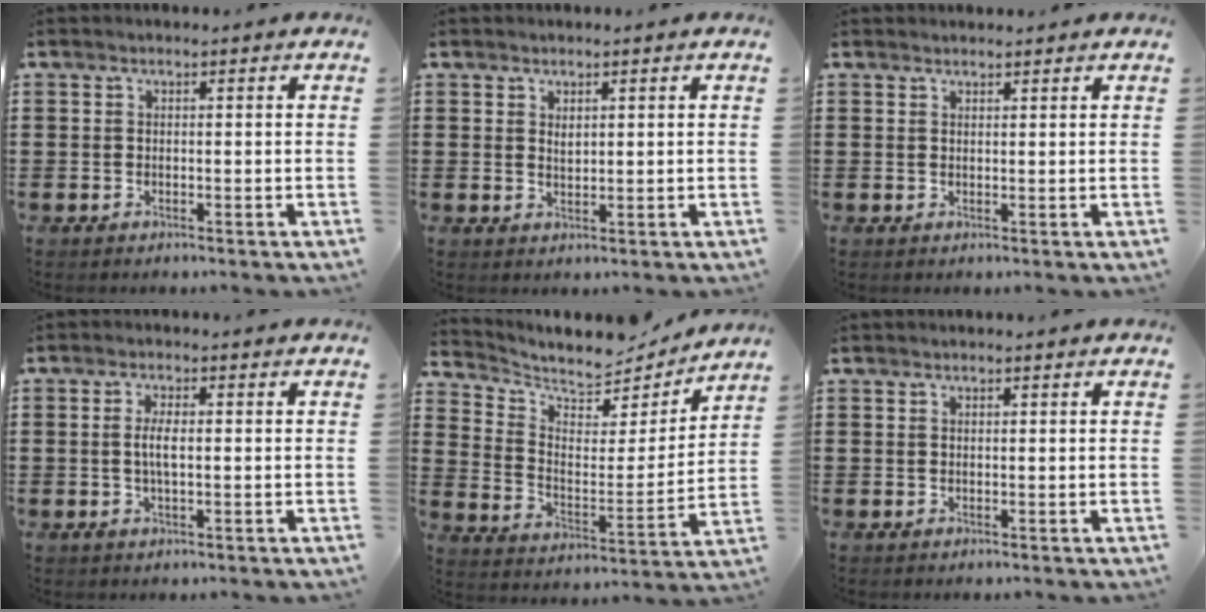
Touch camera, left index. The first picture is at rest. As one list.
[{"total": 1.2, "force": [0.8, 0.5, 0.7], "torque": [-0.015, 0.002, 0.015]}, {"total": 1.1, "force": [1.0, 0.2, 0.1], "torque": [-0.004, 0.000, 0.020]}, {"total": 2.9, "force": [-0.1, 0.8, 2.8], "torque": [-0.060, -0.004, -0.006]}, {"total": 6.8, "force": [6.3, 2.1, 1.4], "torque": [-0.057, -0.050, 0.108]}, {"total": 0.5, "force": [0.4, 0.1, 0.3], "torque": [-0.007, 0.002, 0.008]}]